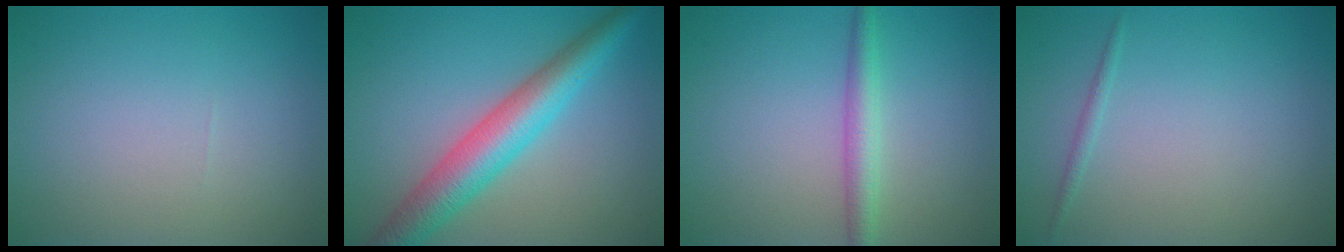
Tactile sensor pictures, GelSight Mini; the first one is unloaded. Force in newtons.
{"total": 6.4, "press": 6.4, "slide": 0.1}
{"total": 2.5, "press": 2.5, "slide": 0.1}
{"total": 0.7, "press": 0.7, "slide": 0.0}